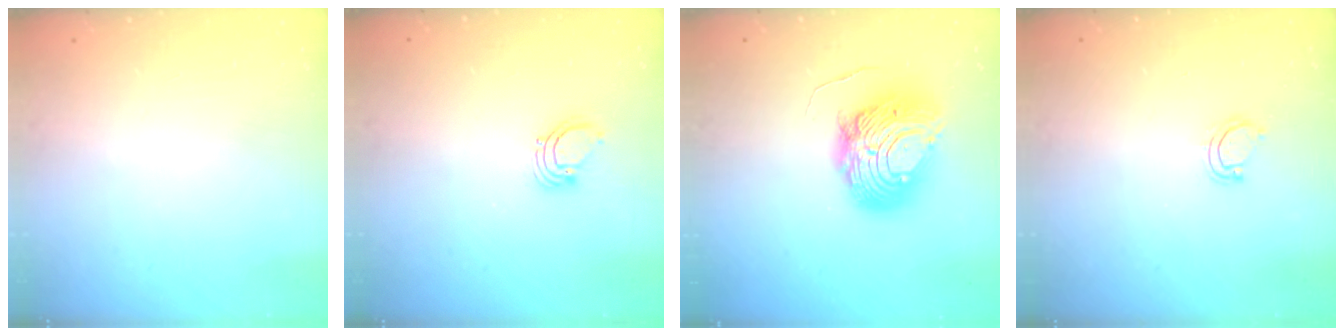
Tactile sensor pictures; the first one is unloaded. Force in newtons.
{"total": 2.7, "press": 2.7, "slide": 0.1}
{"total": 12.2, "press": 12.2, "slide": 1.2}
{"total": 4.5, "press": 4.4, "slide": 0.4}